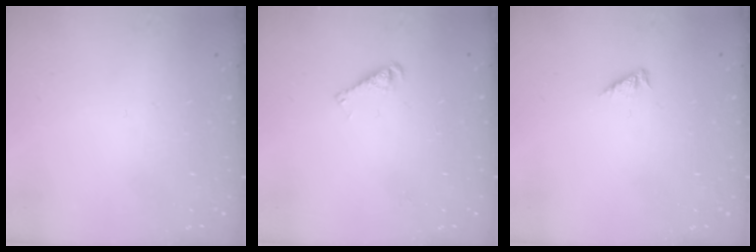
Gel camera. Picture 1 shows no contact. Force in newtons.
{"total": 3.8, "press": 3.8, "slide": 0.4}
{"total": 1.7, "press": 1.6, "slide": 0.4}